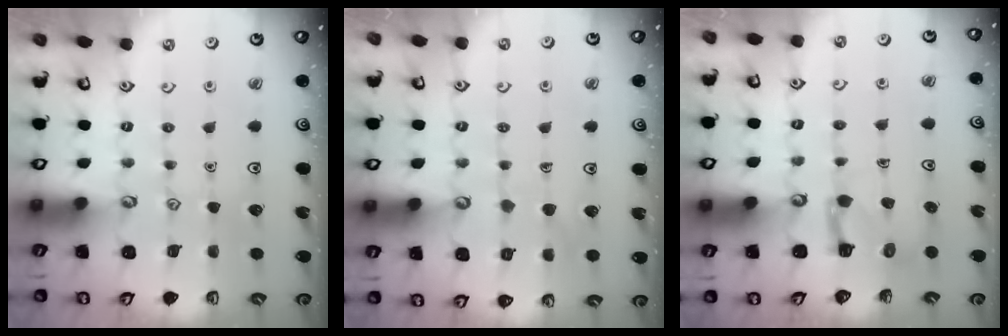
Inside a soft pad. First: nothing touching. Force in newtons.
{"total": 6.8, "press": 6.8, "slide": 0.5}
{"total": 4.6, "press": 4.6, "slide": 0.3}